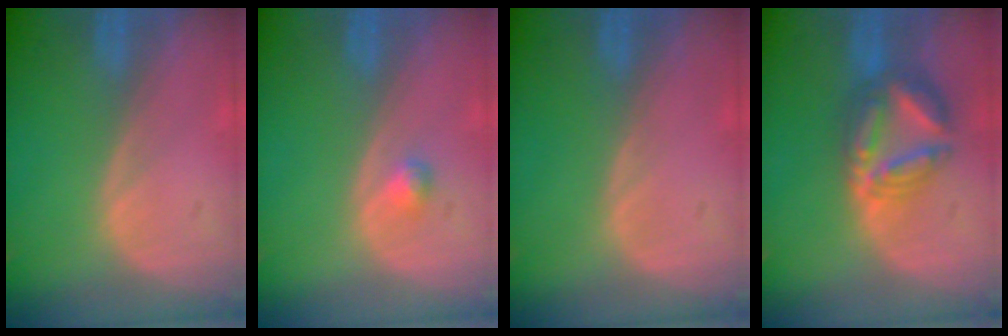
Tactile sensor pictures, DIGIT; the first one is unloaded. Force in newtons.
{"total": 1.3, "press": 1.2, "slide": 0.1}
{"total": 0.0}
{"total": 7.3, "press": 7.3, "slide": 0.6}